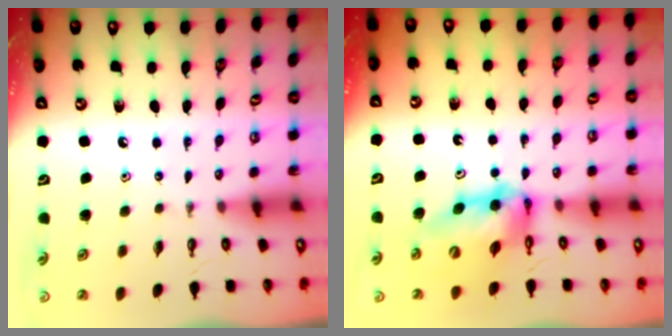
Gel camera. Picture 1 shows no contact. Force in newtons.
{"total": 11.6, "press": 11.6, "slide": 1.1}